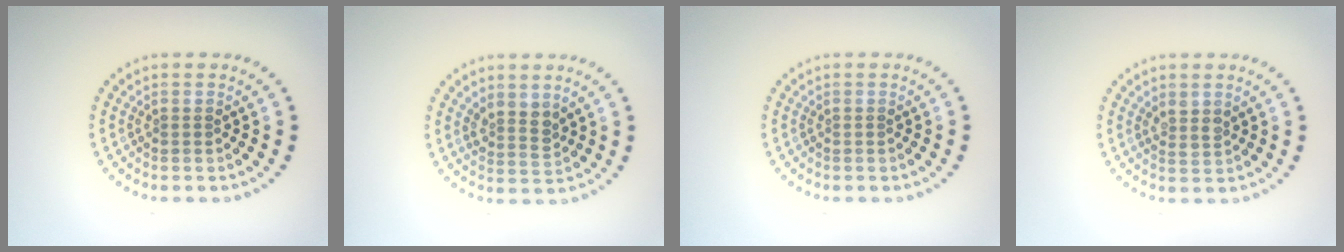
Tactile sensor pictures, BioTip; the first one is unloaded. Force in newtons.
{"total": 2.0, "press": 1.6, "slide": 1.1}
{"total": 0.0}
{"total": 1.3, "press": 1.1, "slide": 0.7}